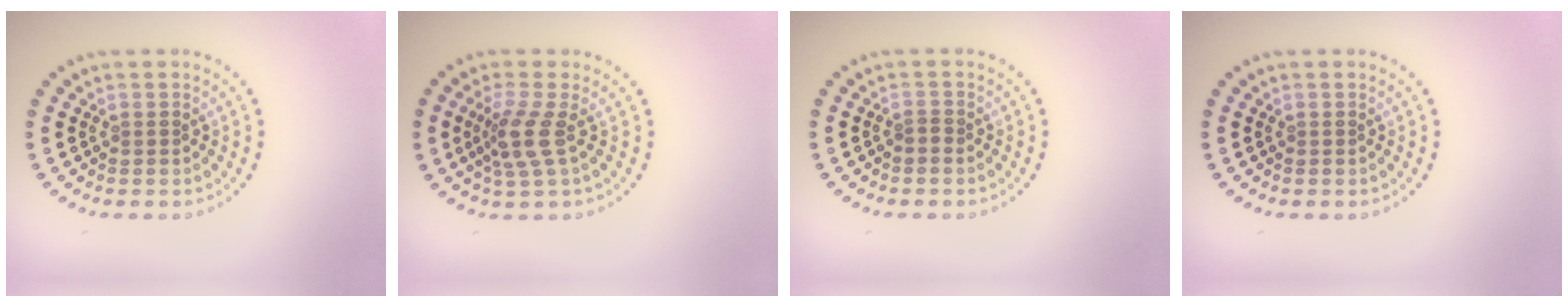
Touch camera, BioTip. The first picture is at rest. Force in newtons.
{"total": 2.9, "press": 2.2, "slide": 1.8}
{"total": 0.6, "press": 0.3, "slide": 0.5}
{"total": 0.0}